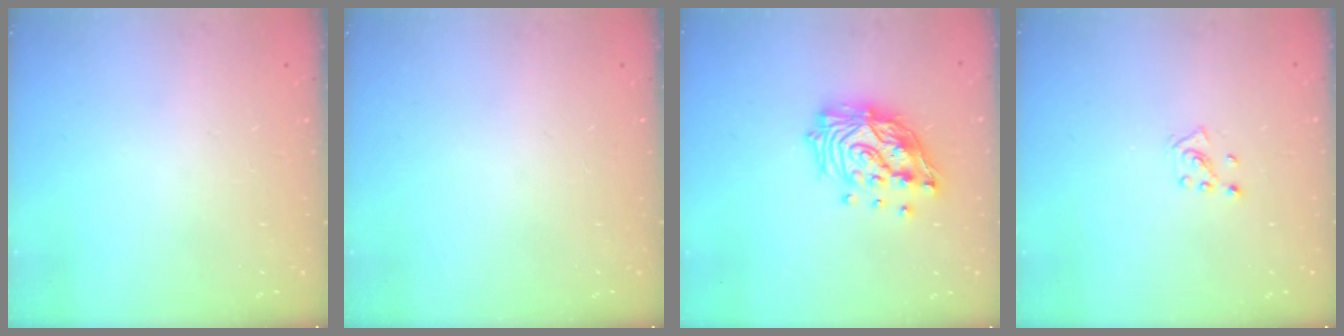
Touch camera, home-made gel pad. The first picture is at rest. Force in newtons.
{"total": 0.0}
{"total": 16.7, "press": 16.6, "slide": 1.1}
{"total": 2.8, "press": 2.8, "slide": 0.2}